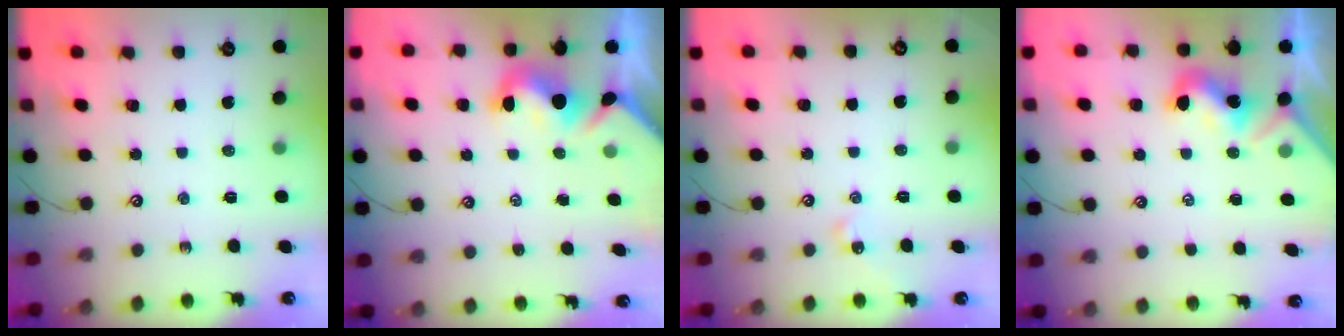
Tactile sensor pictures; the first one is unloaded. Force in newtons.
{"total": 3.0, "press": 2.9, "slide": 0.8}
{"total": 4.5, "press": 4.4, "slide": 0.6}
{"total": 1.7, "press": 1.7, "slide": 0.1}